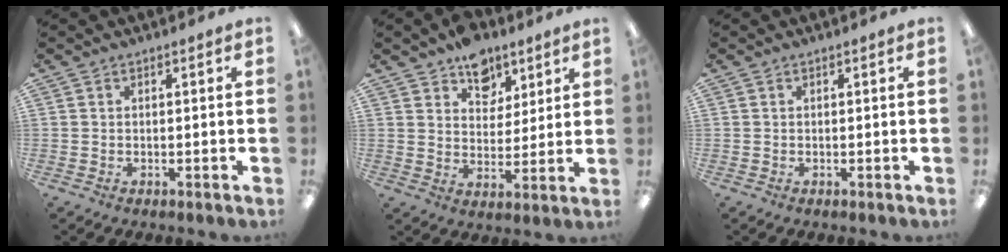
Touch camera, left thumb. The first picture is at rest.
{"total": 9.5, "force": [6.9, 6.2, 2.0], "torque": [-0.019, -0.047, 0.125]}
{"total": 0.0}